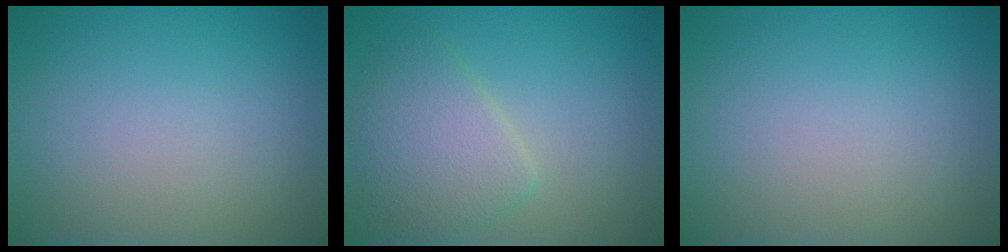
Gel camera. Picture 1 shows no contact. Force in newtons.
{"total": 4.0, "press": 4.0, "slide": 0.2}
{"total": 0.0}